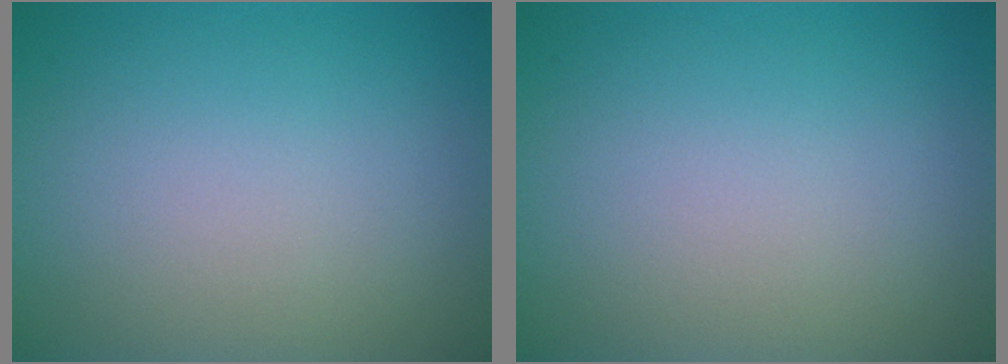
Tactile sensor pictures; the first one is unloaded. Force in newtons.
{"total": 0.0}